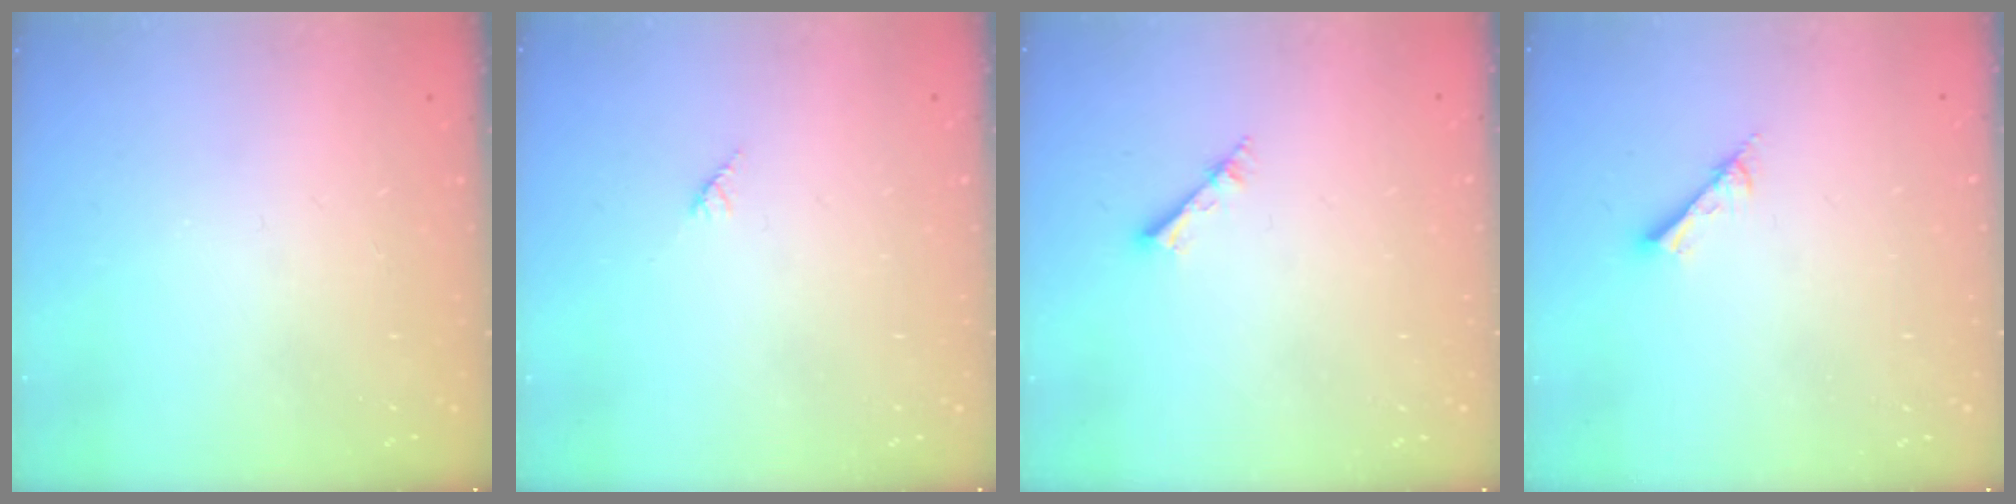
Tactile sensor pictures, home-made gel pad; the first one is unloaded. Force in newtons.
{"total": 2.7, "press": 2.7, "slide": 0.2}
{"total": 2.6, "press": 2.6, "slide": 0.3}
{"total": 2.6, "press": 2.6, "slide": 0.1}